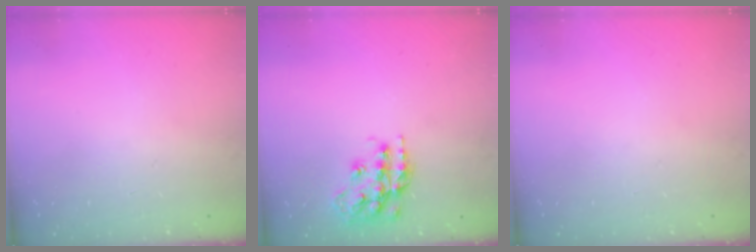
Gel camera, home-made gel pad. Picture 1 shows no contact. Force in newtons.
{"total": 14.9, "press": 14.8, "slide": 0.8}
{"total": 0.0}